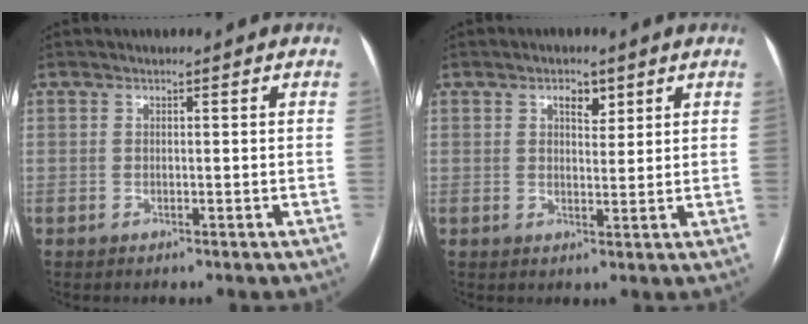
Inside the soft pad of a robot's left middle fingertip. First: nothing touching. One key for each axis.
{"total": 2.9, "fx": 1.6, "fy": 1.5, "fz": 1.9, "tx": -0.028, "ty": 0.004, "tz": 0.026}